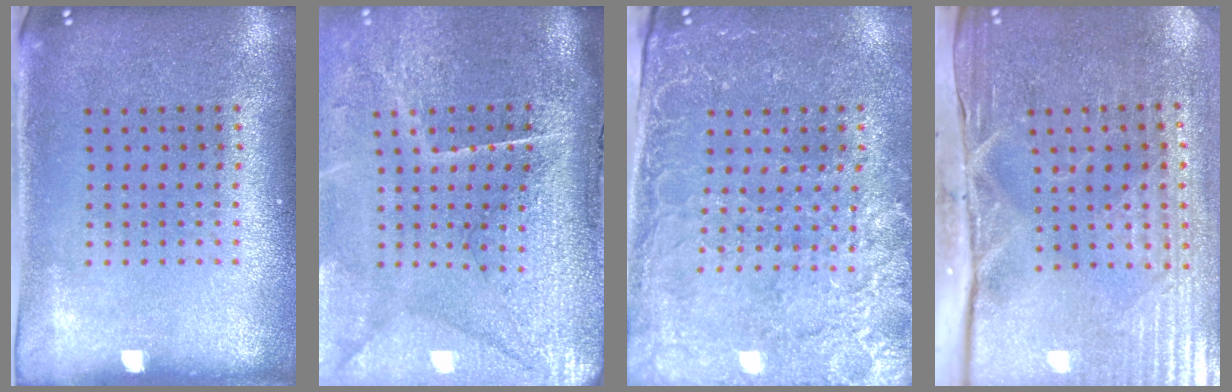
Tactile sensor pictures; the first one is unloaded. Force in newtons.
{"total": 4.8, "press": 3.9, "slide": 2.7}
{"total": 3.1, "press": 2.9, "slide": 1.0}
{"total": 4.8, "press": 4.1, "slide": 2.5}